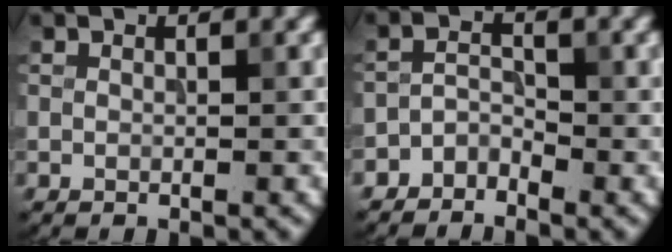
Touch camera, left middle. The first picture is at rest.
{"total": 2.0, "force": [-1.7, 0.9, 0.3], "torque": [-0.003, 0.009, -0.037]}